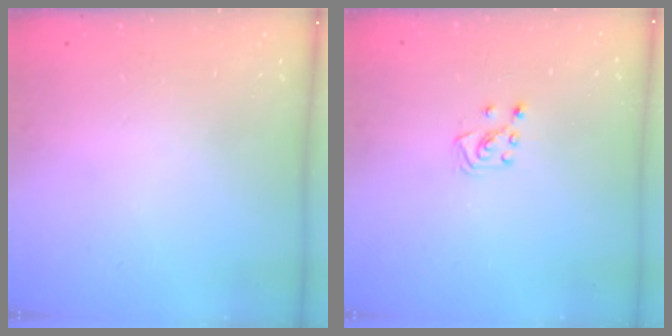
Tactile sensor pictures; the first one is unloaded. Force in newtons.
{"total": 4.7, "press": 4.7, "slide": 0.5}